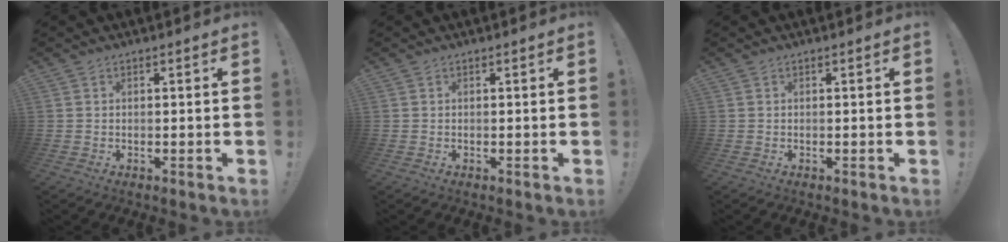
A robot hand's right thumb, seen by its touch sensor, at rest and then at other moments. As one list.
[{"total": 0.0}, {"total": 0.0}]